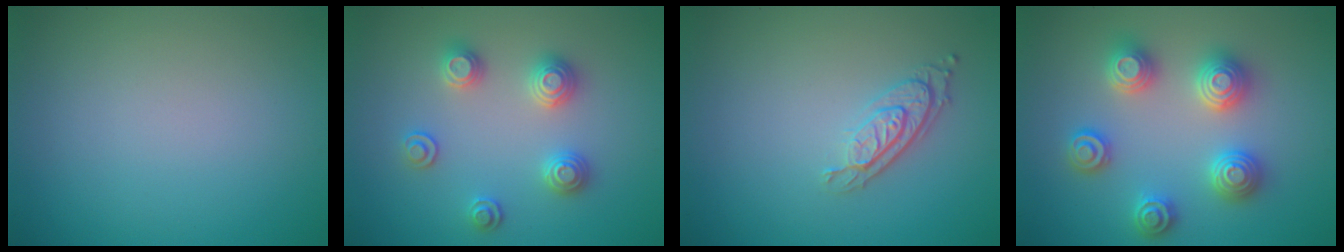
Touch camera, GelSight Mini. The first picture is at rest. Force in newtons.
{"total": 2.9, "press": 2.8, "slide": 0.8}
{"total": 2.9, "press": 2.0, "slide": 2.0}
{"total": 4.8, "press": 4.8, "slide": 0.6}